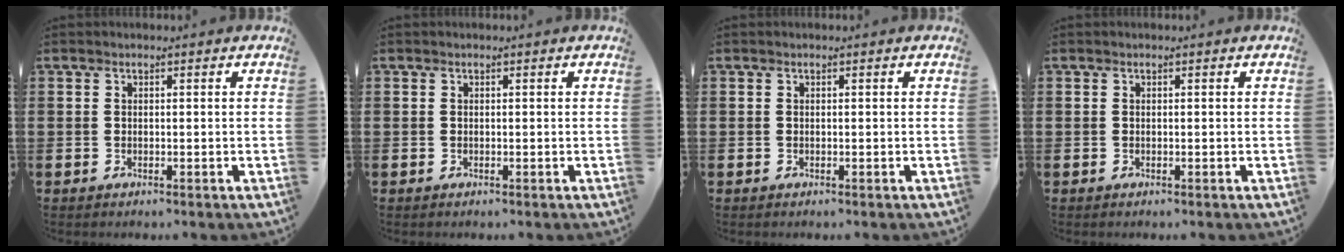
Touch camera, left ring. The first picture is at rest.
{"total": 0.0}
{"total": 0.0}
{"total": 0.0}